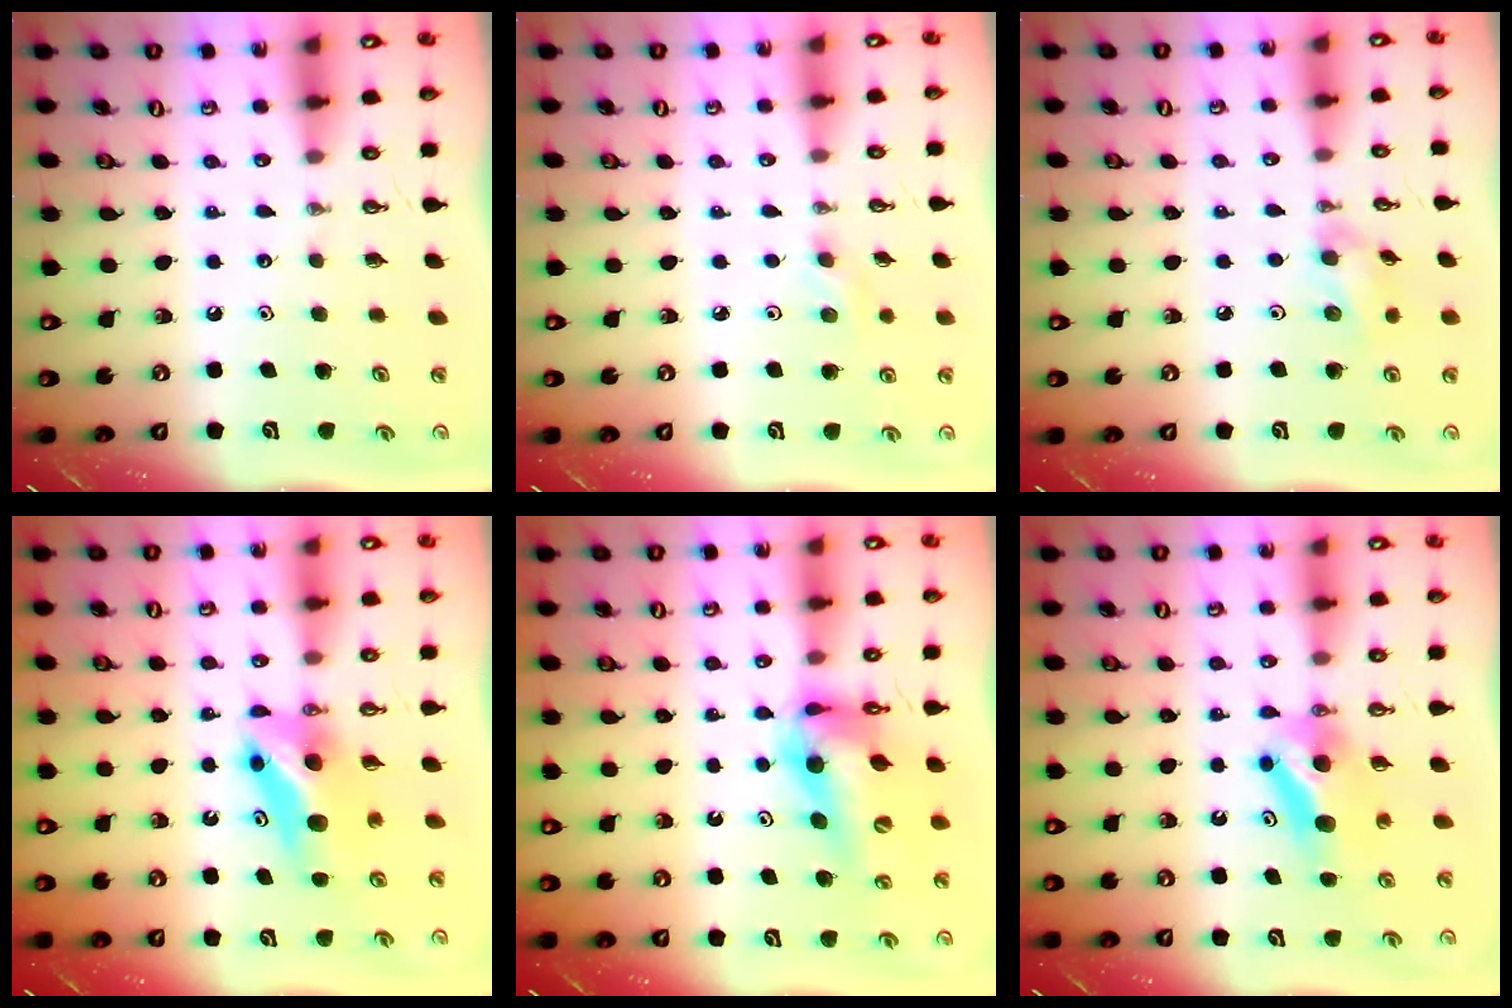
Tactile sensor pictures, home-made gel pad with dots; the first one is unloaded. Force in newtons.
{"total": 2.1, "press": 2.0, "slide": 0.5}
{"total": 8.2, "press": 7.8, "slide": 2.6}
{"total": 7.0, "press": 7.0, "slide": 0.6}
{"total": 13.2, "press": 13.2, "slide": 1.2}
{"total": 7.5, "press": 7.0, "slide": 2.8}